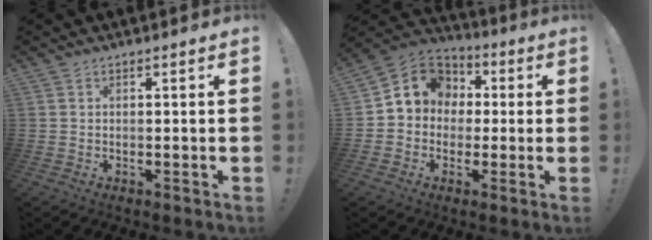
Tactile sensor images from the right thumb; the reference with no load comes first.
{"total": 9.7, "force": [1.1, 8.9, 3.7], "torque": [-0.048, 0.004, 0.030]}